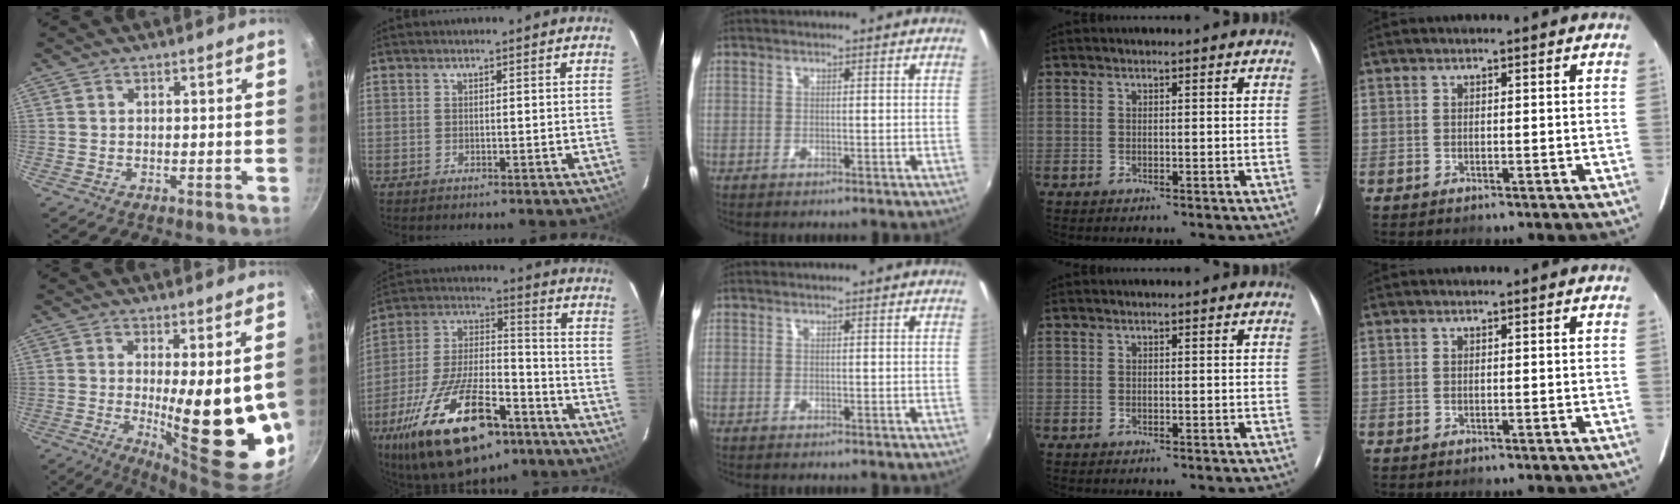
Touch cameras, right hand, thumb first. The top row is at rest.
{"thumb": {"total": 16.7, "force": [0.0, 4.8, 16.0], "torque": [-0.206, -0.038, 0.015]}, "index": {"total": 26.3, "force": [-15.3, 11.0, 18.3], "torque": [-0.351, -0.015, -0.245]}}